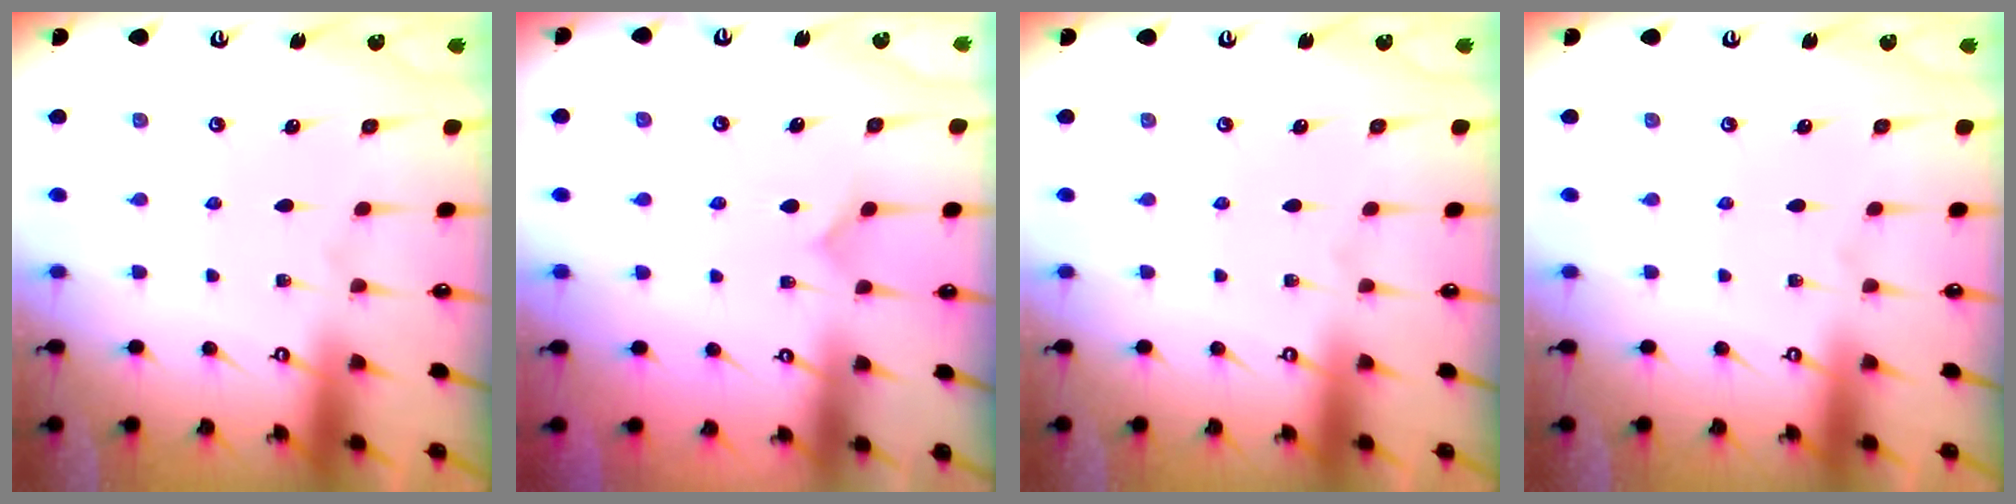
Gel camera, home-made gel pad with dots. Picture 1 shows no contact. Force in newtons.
{"total": 3.3, "press": 3.3, "slide": 0.4}
{"total": 0.0}
{"total": 0.0}